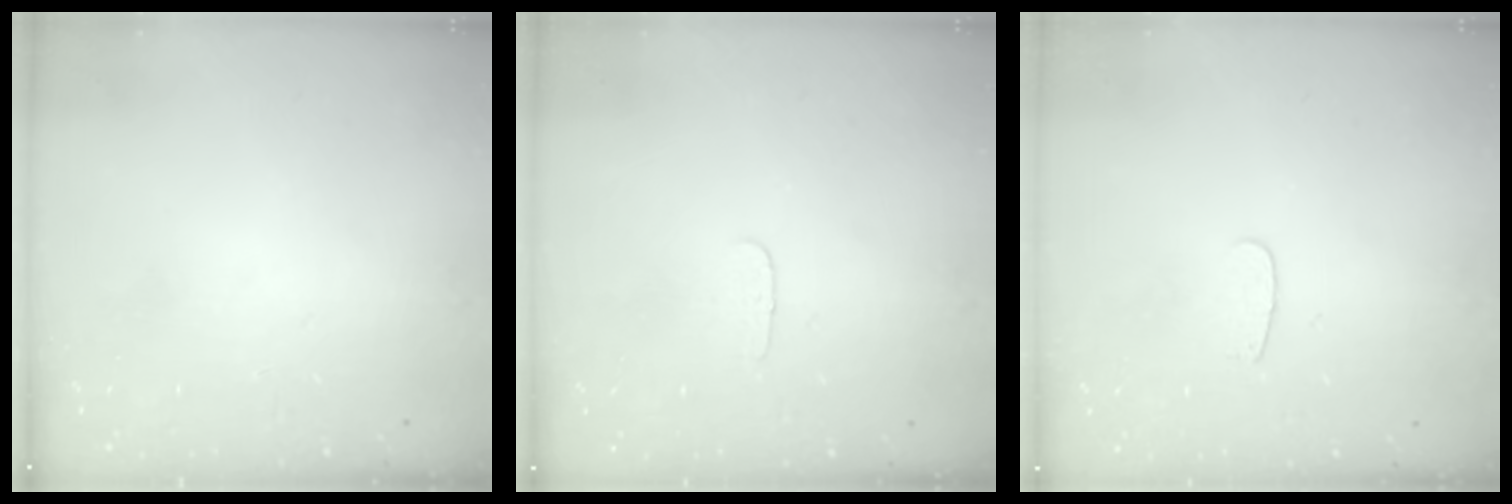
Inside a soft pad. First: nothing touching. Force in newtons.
{"total": 2.9, "press": 2.8, "slide": 0.3}
{"total": 2.6, "press": 2.5, "slide": 0.3}